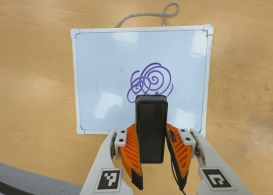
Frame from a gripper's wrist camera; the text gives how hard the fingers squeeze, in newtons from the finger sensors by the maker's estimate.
{"total": 4.7, "left": 3.2, "right": 6.1}